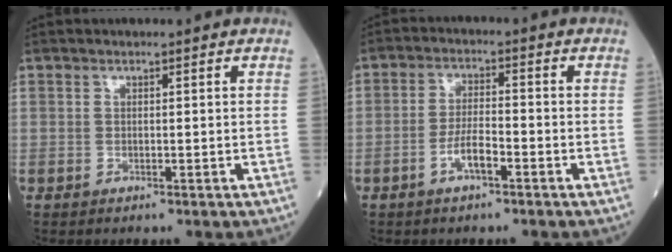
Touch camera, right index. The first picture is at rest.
{"total": 4.3, "force": [-2.2, 0.9, 3.5], "torque": [-0.069, 0.007, -0.044]}